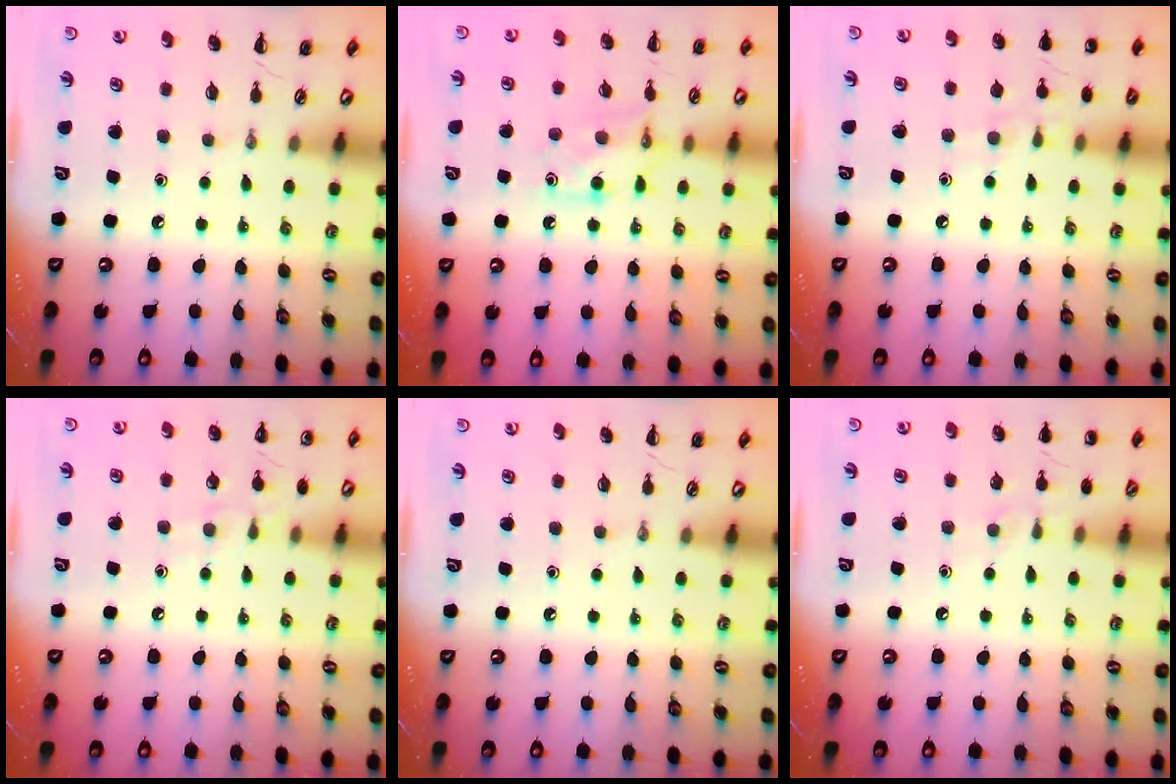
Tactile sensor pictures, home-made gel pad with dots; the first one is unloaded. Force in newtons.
{"total": 6.5, "press": 6.4, "slide": 1.0}
{"total": 7.5, "press": 7.2, "slide": 2.0}
{"total": 7.5, "press": 7.2, "slide": 2.0}
{"total": 0.0}
{"total": 5.9, "press": 5.6, "slide": 1.8}